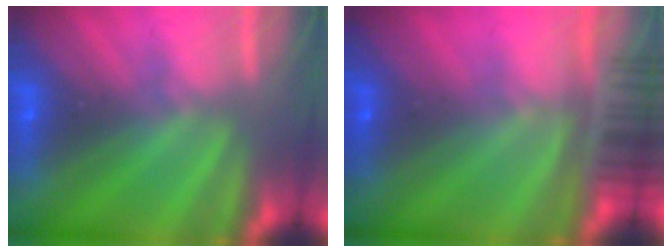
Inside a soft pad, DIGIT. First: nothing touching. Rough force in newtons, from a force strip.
{"total": 11.6}